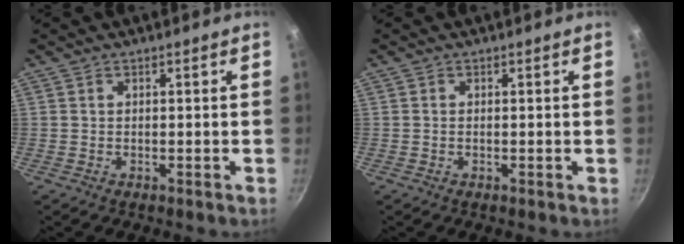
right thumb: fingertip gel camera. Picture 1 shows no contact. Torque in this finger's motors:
{"motor_torque": [-0.16, -0.24, -0.44, -0.10, -0.06]}